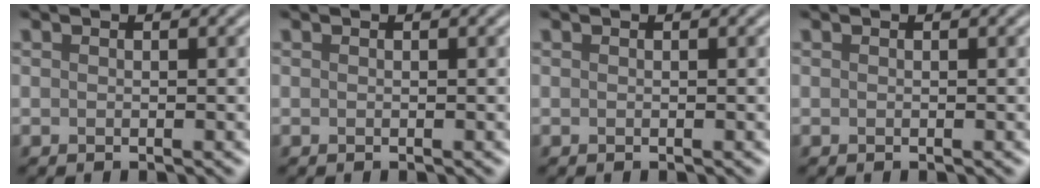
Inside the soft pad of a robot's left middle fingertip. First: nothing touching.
{"total": 0.0}
{"total": 0.0}
{"total": 0.0}